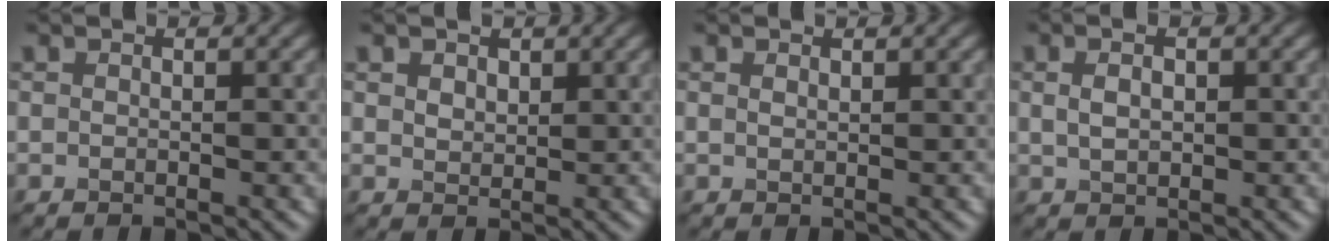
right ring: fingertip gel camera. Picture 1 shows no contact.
{"total": 2.1, "force": [1.2, 1.4, 1.0], "torque": [-0.019, 0.007, 0.014]}
{"total": 0.6, "force": [0.5, 0.2, 0.2], "torque": [-0.006, 0.000, 0.011]}
{"total": 2.2, "force": [0.6, 1.4, 1.6], "torque": [-0.031, -0.001, 0.014]}